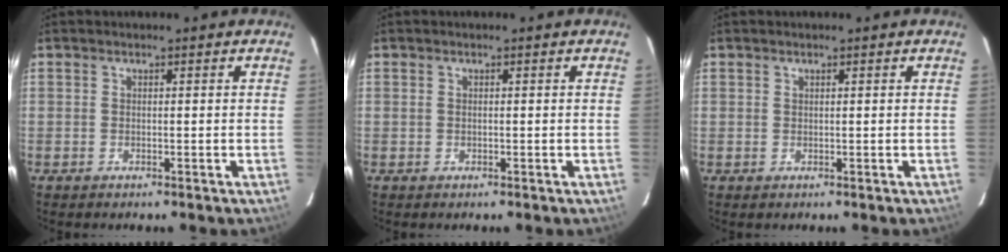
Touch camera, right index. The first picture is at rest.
{"total": 0.0}
{"total": 0.6, "force": [0.3, 0.5, 0.0], "torque": [0.003, 0.002, 0.004]}